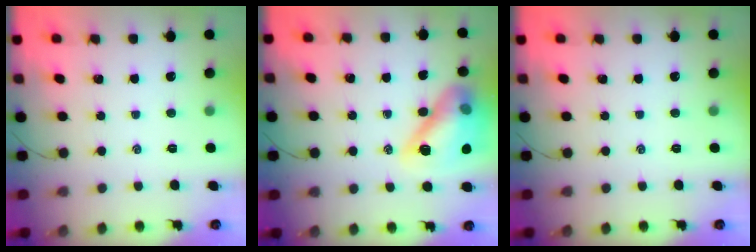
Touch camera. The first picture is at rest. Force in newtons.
{"total": 17.0, "press": 16.9, "slide": 2.5}
{"total": 0.0}